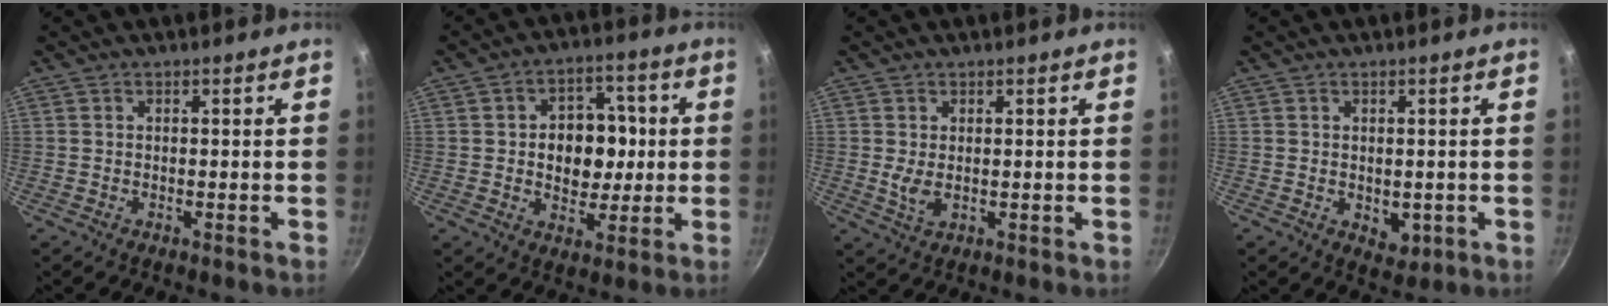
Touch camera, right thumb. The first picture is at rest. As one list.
[{"total": 11.5, "force": [0.4, 8.8, 7.4], "torque": [-0.061, 0.007, 0.005]}, {"total": 3.1, "force": [0.4, 1.7, 2.5], "torque": [-0.048, -0.008, 0.015]}, {"total": 3.7, "force": [-0.5, 2.7, 2.5], "torque": [-0.023, -0.007, -0.002]}]